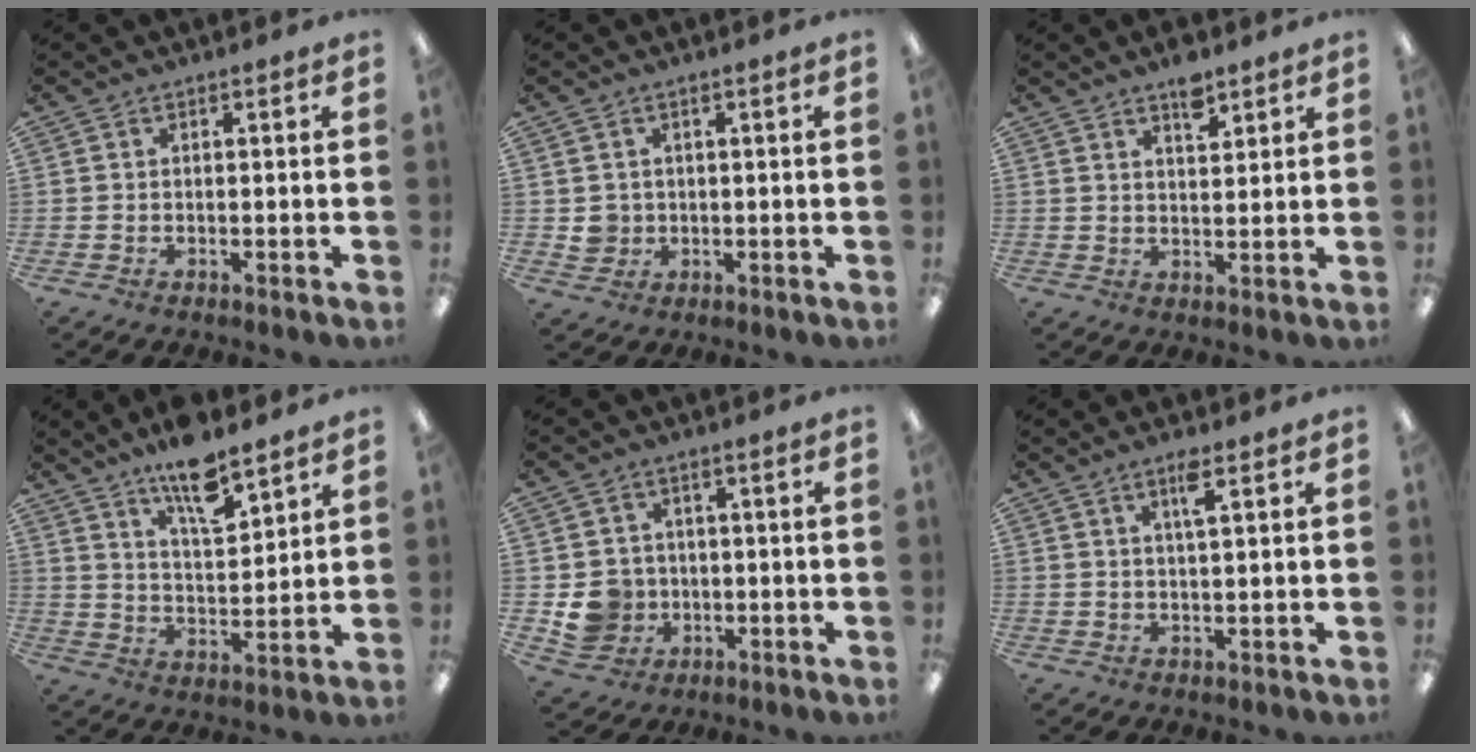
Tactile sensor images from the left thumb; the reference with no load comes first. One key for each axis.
{"total": 2.9, "fx": 0.5, "fy": 2.9, "fz": 0.5, "tx": -0.014, "ty": 0.005, "tz": 0.009}
{"total": 5.2, "fx": 3.9, "fy": 2.1, "fz": 2.6, "tx": -0.027, "ty": -0.023, "tz": 0.065}
{"total": 11.7, "fx": 9.1, "fy": 3.6, "fz": 6.4, "tx": -0.099, "ty": -0.055, "tz": 0.157}
{"total": 7.0, "fx": -0.6, "fy": 6.8, "fz": 1.8, "tx": -0.042, "ty": 0.010, "tz": -0.003}
{"total": 3.7, "fx": 2.2, "fy": 0.5, "fz": 2.9, "tx": -0.056, "ty": -0.001, "tz": 0.034}